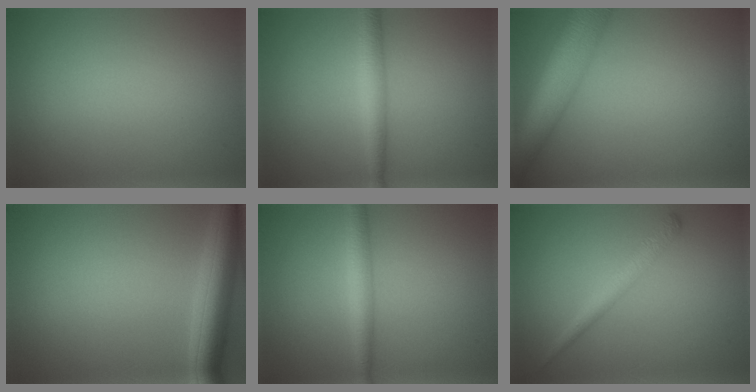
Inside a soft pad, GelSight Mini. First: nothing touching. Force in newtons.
{"total": 2.7, "press": 2.7, "slide": 0.1}
{"total": 8.5, "press": 8.5, "slide": 0.4}
{"total": 5.6, "press": 5.6, "slide": 0.3}
{"total": 2.6, "press": 2.6, "slide": 0.1}
{"total": 2.2, "press": 2.2, "slide": 0.0}